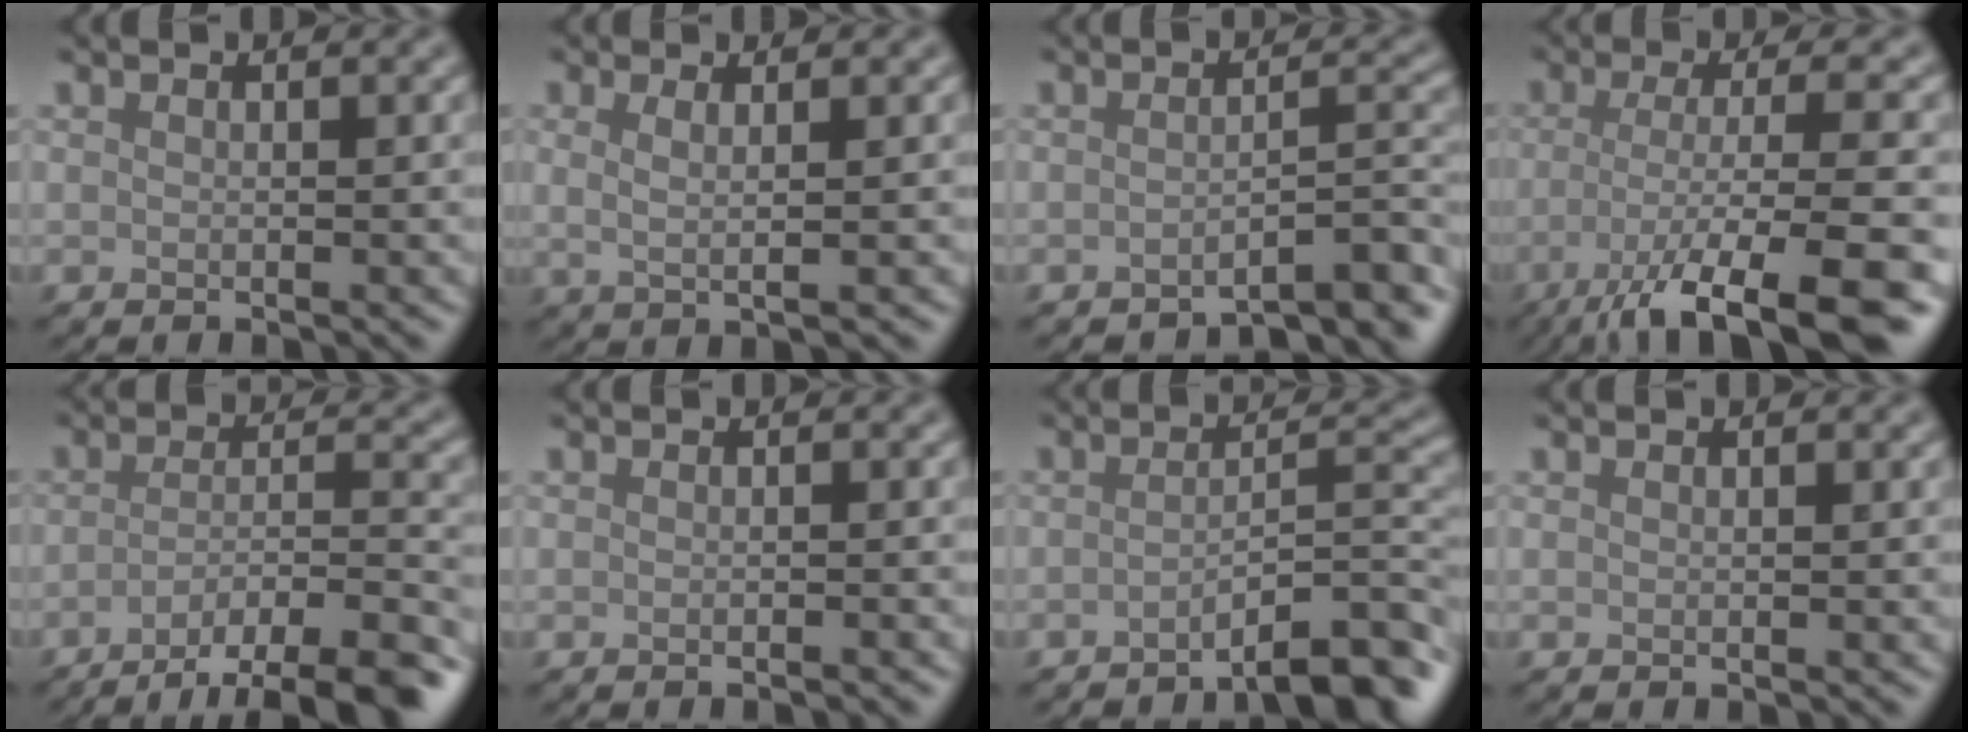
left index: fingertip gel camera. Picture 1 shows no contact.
{"total": 2.3, "force": [0.7, 0.8, 2.1], "torque": [-0.035, -0.003, 0.003]}
{"total": 4.9, "force": [-4.2, 0.8, 2.5], "torque": [-0.020, 0.008, -0.055]}
{"total": 9.3, "force": [-4.3, 2.3, 7.9], "torque": [-0.120, -0.012, -0.079]}
{"total": 9.6, "force": [-6.4, 2.6, 6.7], "torque": [-0.097, 0.000, -0.093]}
{"total": 0.6, "force": [-0.5, 0.0, 0.4], "torque": [-0.002, 0.001, -0.008]}
{"total": 5.5, "force": [-3.4, 1.0, 4.1], "torque": [-0.054, 0.013, -0.053]}
{"total": 0.0}